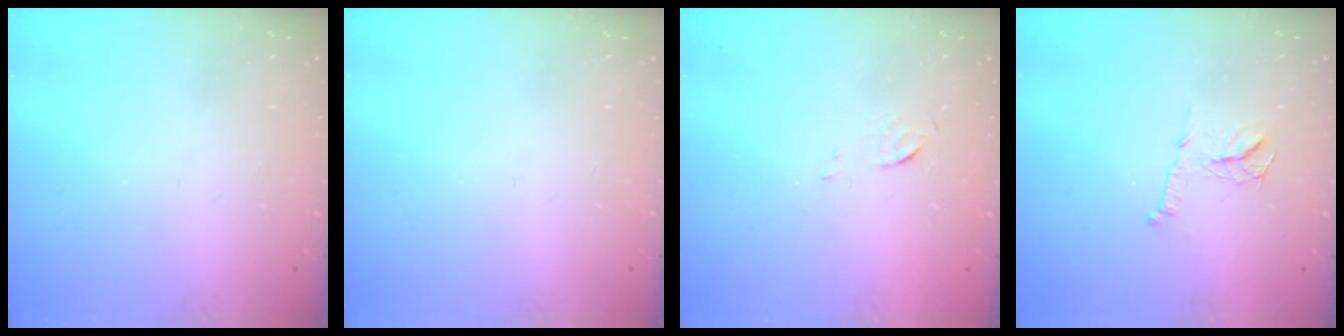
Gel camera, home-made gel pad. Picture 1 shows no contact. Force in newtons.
{"total": 0.0}
{"total": 3.3, "press": 3.3, "slide": 0.4}
{"total": 9.7, "press": 9.7, "slide": 0.3}